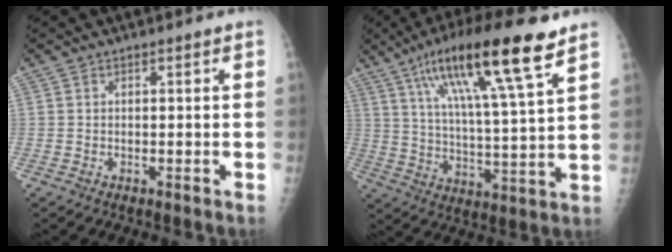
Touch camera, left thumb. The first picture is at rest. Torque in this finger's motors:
{"motor_torque": [0.34, 0.75, 1.78, -0.99, 0.54]}